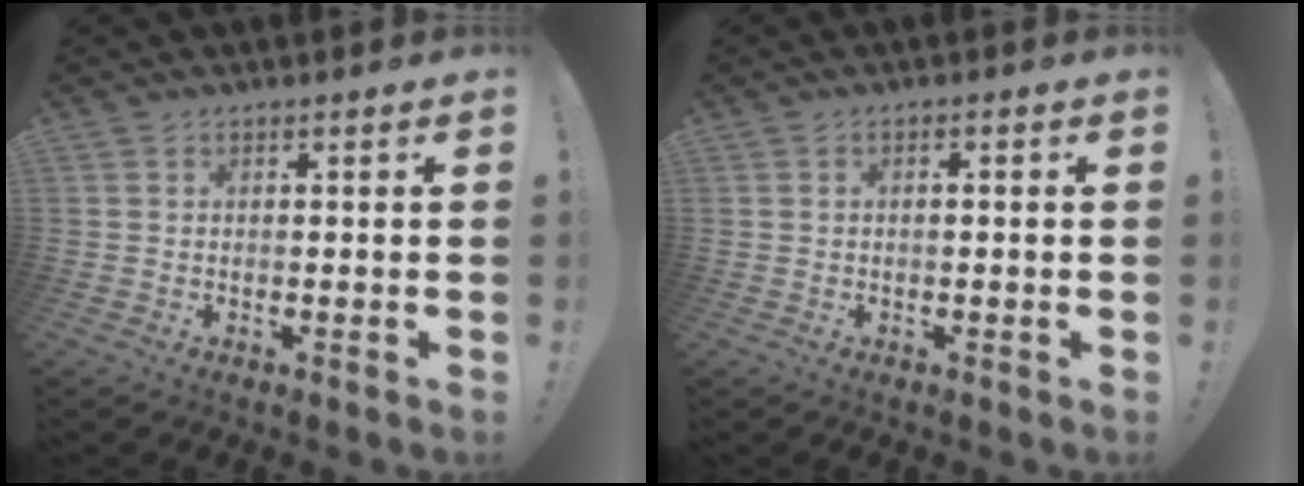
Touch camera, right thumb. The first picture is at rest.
{"total": 0.9, "force": [-0.4, 0.0, 0.8], "torque": [-0.016, 0.003, -0.008]}